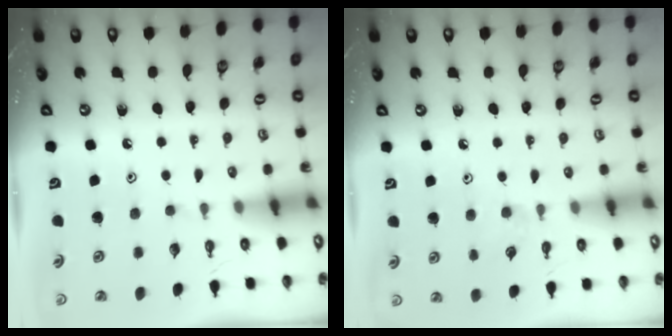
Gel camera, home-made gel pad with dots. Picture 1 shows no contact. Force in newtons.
{"total": 3.5, "press": 3.5, "slide": 0.5}